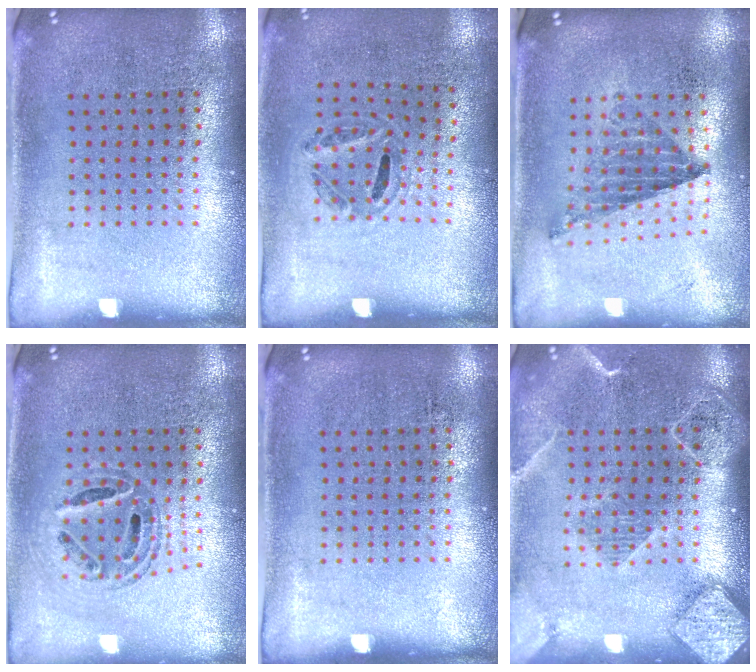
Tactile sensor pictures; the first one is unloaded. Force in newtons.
{"total": 1.2, "press": 0.8, "slide": 0.9}
{"total": 0.5, "press": 0.5, "slide": 0.1}
{"total": 0.8, "press": 0.7, "slide": 0.1}
{"total": 0.0}
{"total": 2.0, "press": 1.8, "slide": 0.8}